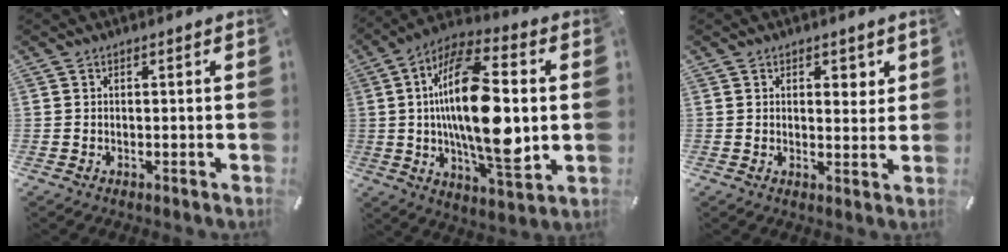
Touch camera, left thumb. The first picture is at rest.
{"total": 23.5, "force": [1.6, 9.2, 21.6], "torque": [-0.418, -0.016, 0.022]}
{"total": 3.0, "force": [1.7, 2.2, 1.2], "torque": [0.004, -0.009, 0.022]}